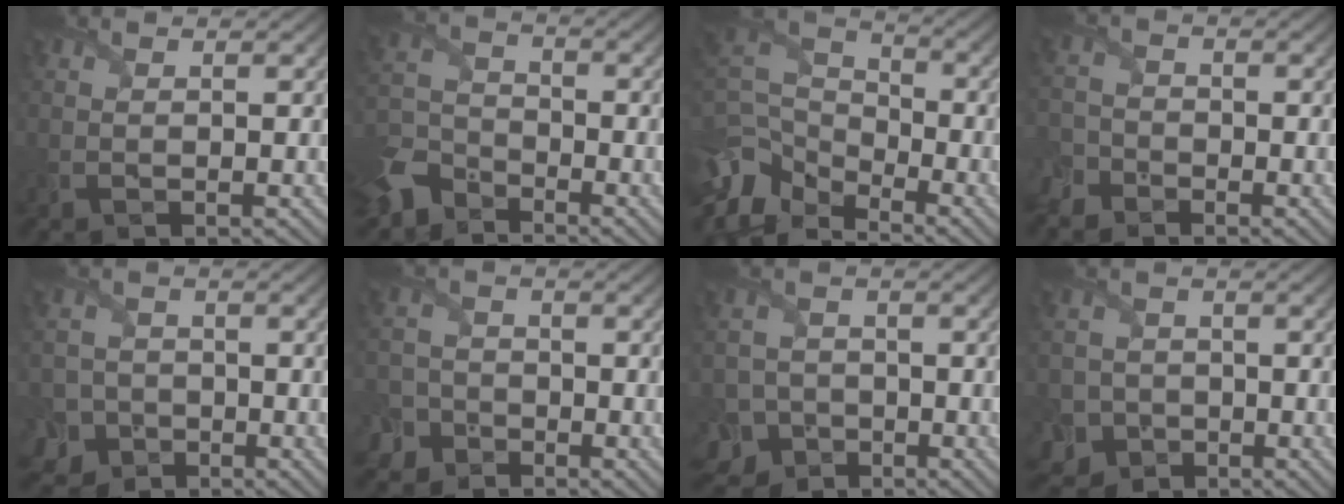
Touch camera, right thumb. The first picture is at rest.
{"total": 7.9, "force": [-5.8, 4.5, 2.9], "torque": [-0.078, -0.018, -0.136]}
{"total": 10.0, "force": [-6.0, 5.6, 5.8], "torque": [-0.157, -0.009, -0.129]}
{"total": 3.2, "force": [-2.5, 1.9, 0.4], "torque": [-0.013, -0.001, -0.062]}
{"total": 7.3, "force": [-3.6, 6.1, 1.6], "torque": [-0.038, -0.021, -0.088]}
{"total": 5.6, "force": [-3.4, 4.3, 1.2], "torque": [-0.018, -0.008, -0.083]}
{"total": 8.0, "force": [-4.3, 6.4, 1.9], "torque": [-0.043, -0.025, -0.094]}
{"total": 6.9, "force": [-3.0, 6.0, 1.4], "torque": [-0.040, -0.019, -0.075]}